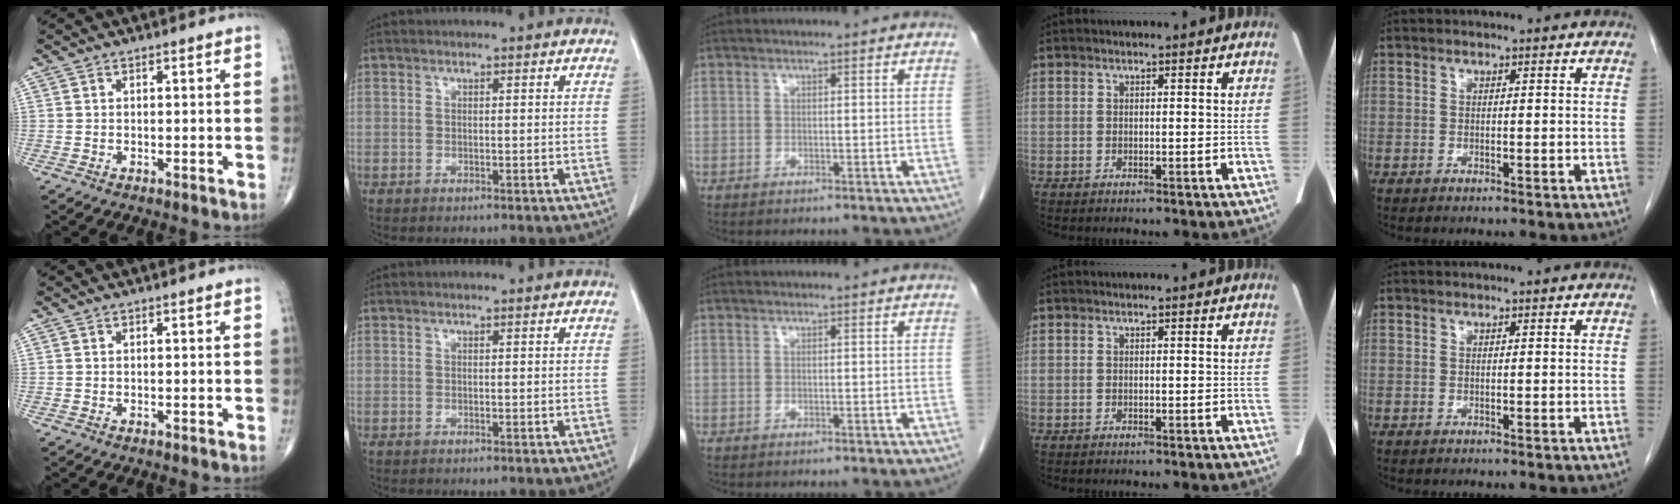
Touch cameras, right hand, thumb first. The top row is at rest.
{}